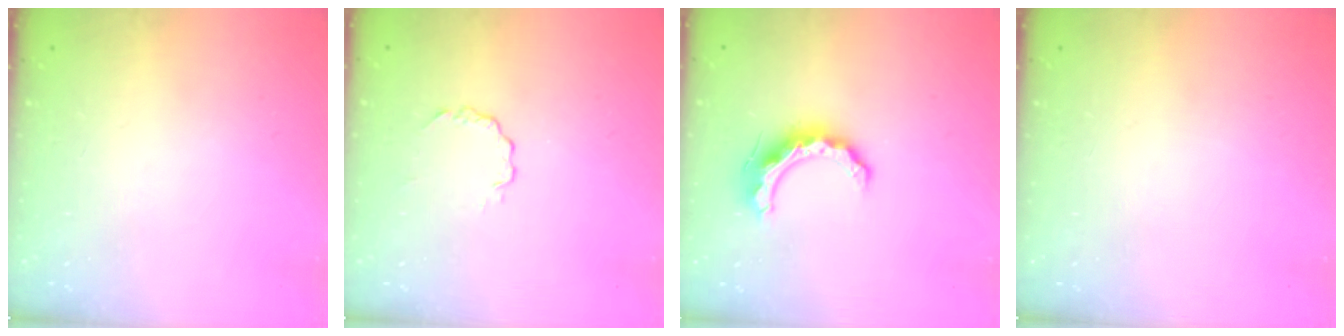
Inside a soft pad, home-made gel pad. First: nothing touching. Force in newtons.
{"total": 1.7, "press": 1.7, "slide": 0.2}
{"total": 10.7, "press": 10.7, "slide": 0.7}
{"total": 0.0}